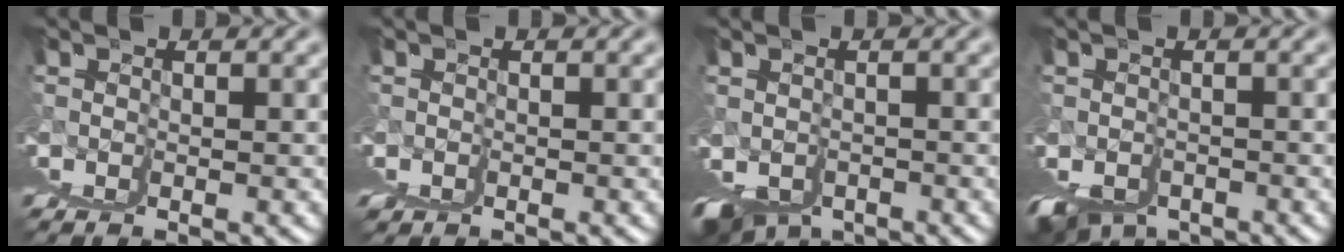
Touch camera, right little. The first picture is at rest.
{"total": 1.1, "force": [-0.2, -0.9, -0.6], "torque": [0.017, -0.008, 0.000]}
{"total": 2.5, "force": [-2.1, 0.3, 1.4], "torque": [-0.010, -0.039, -0.012]}
{"total": 3.1, "force": [-2.7, 0.0, 1.4], "torque": [-0.014, -0.038, -0.020]}